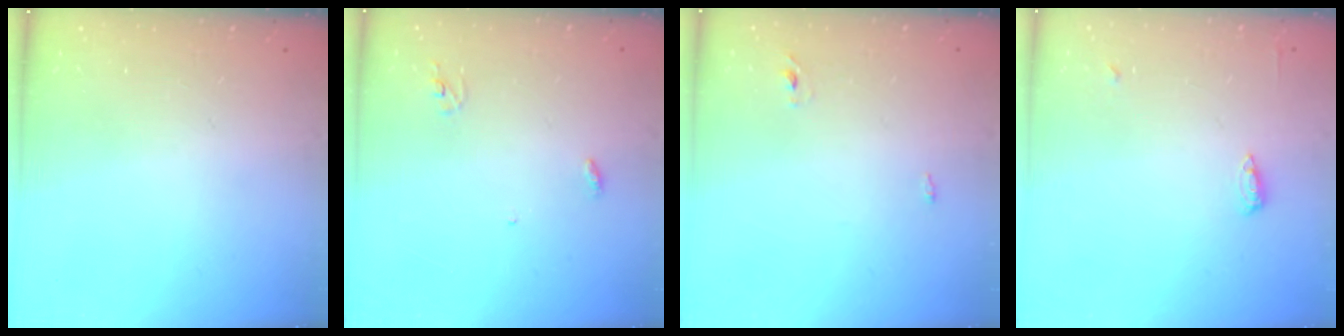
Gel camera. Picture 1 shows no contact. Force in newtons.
{"total": 2.9, "press": 2.9, "slide": 0.2}
{"total": 2.3, "press": 2.1, "slide": 1.0}
{"total": 5.5, "press": 5.4, "slide": 1.0}